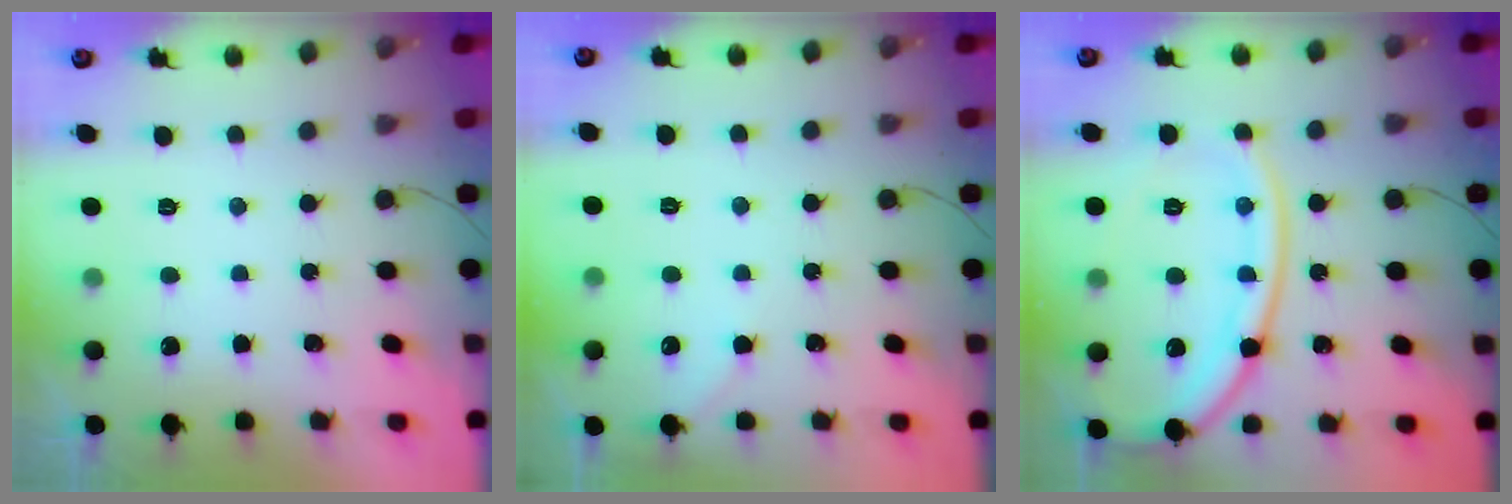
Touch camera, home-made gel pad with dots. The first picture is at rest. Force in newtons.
{"total": 2.2, "press": 2.1, "slide": 0.3}
{"total": 18.4, "press": 18.3, "slide": 2.0}